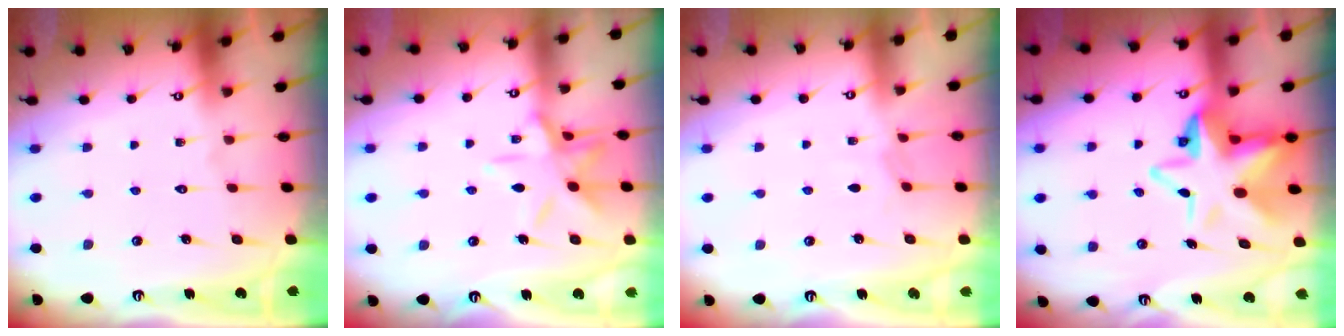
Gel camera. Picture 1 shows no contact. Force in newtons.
{"total": 11.6, "press": 11.5, "slide": 0.8}
{"total": 3.4, "press": 3.4, "slide": 0.5}
{"total": 12.7, "press": 12.6, "slide": 1.9}